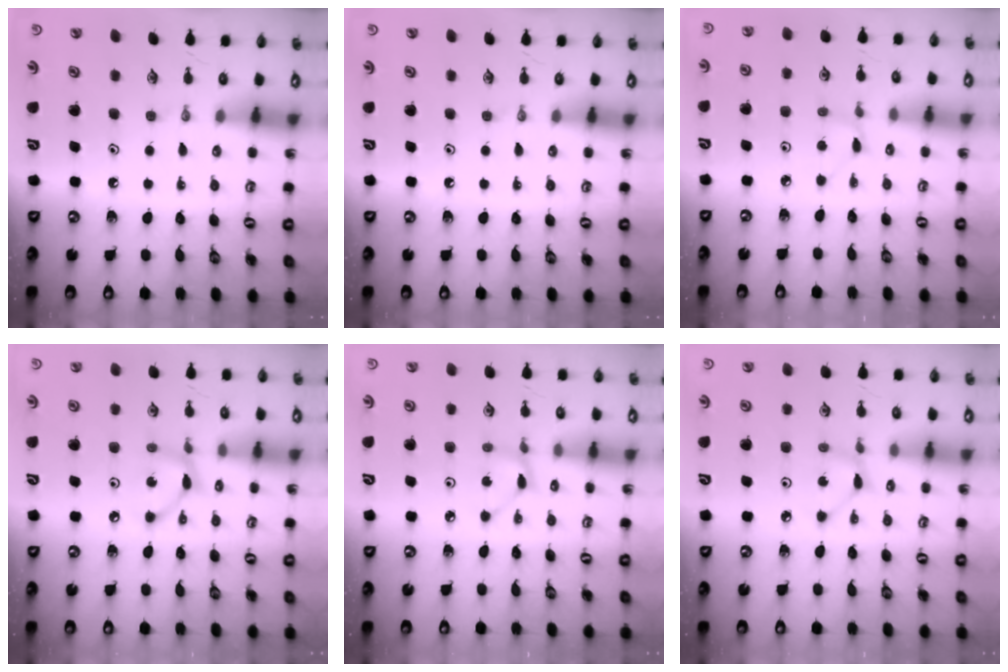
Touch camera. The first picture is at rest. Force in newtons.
{"total": 0.0}
{"total": 1.5, "press": 1.5, "slide": 0.2}
{"total": 5.6, "press": 5.6, "slide": 0.2}
{"total": 2.0, "press": 2.0, "slide": 0.2}
{"total": 2.4, "press": 2.4, "slide": 0.1}